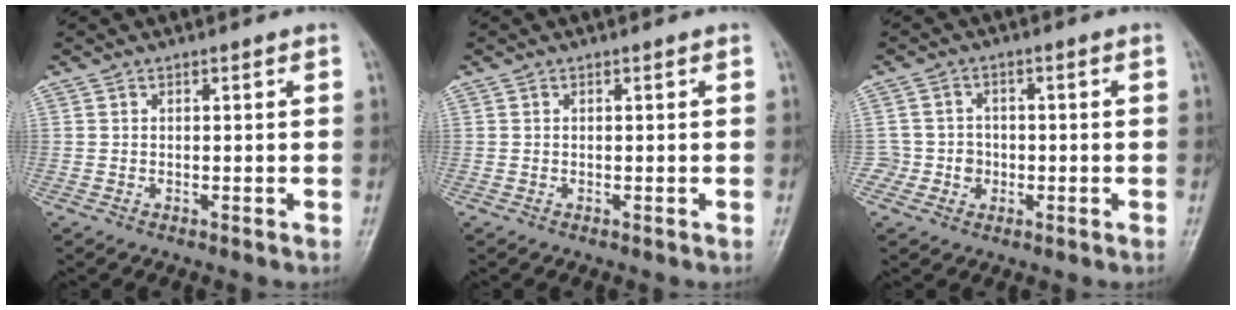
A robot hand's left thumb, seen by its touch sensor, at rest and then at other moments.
{"total": 0.0}
{"total": 4.1, "force": [-1.1, 4.0, 0.2], "torque": [0.033, 0.015, -0.024]}